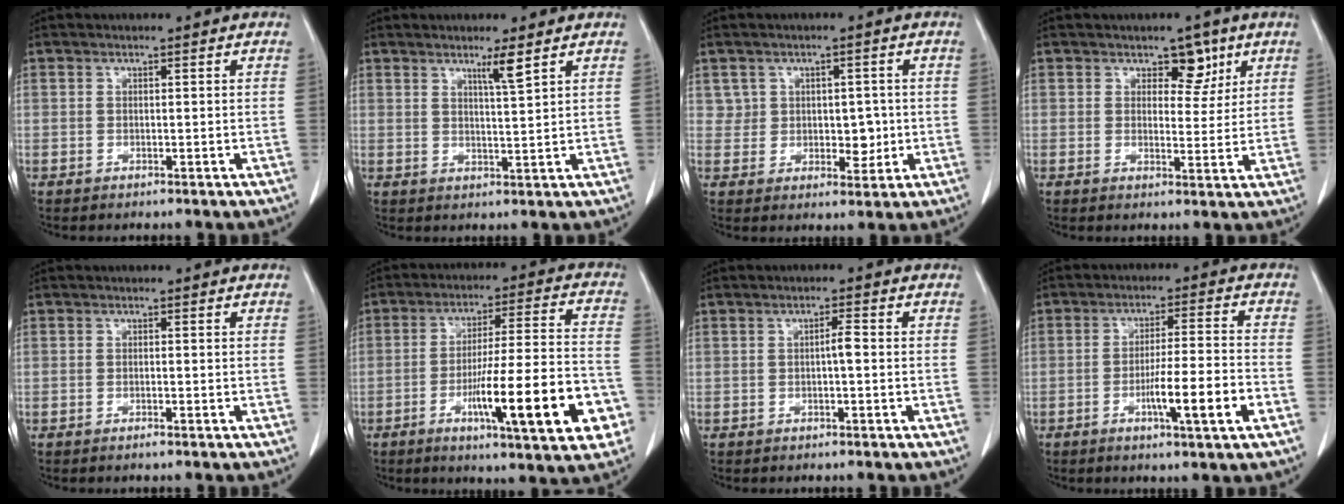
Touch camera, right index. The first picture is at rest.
{"total": 3.2, "force": [2.1, -0.6, 2.3], "torque": [-0.044, -0.008, 0.039]}
{"total": 4.6, "force": [0.6, 3.8, 2.5], "torque": [-0.018, 0.001, 0.014]}
{"total": 4.4, "force": [2.5, 2.6, 2.4], "torque": [-0.021, 0.001, 0.036]}
{"total": 0.6, "force": [-0.5, 0.0, 0.4], "torque": [-0.007, 0.000, -0.008]}
{"total": 18.0, "force": [-6.7, 1.7, 16.7], "torque": [-0.237, 0.000, -0.094]}
{"total": 1.7, "force": [-0.2, 0.2, 1.7], "torque": [-0.029, 0.003, -0.003]}
{"total": 9.0, "force": [-3.4, -0.2, 8.3], "torque": [-0.138, -0.007, -0.056]}